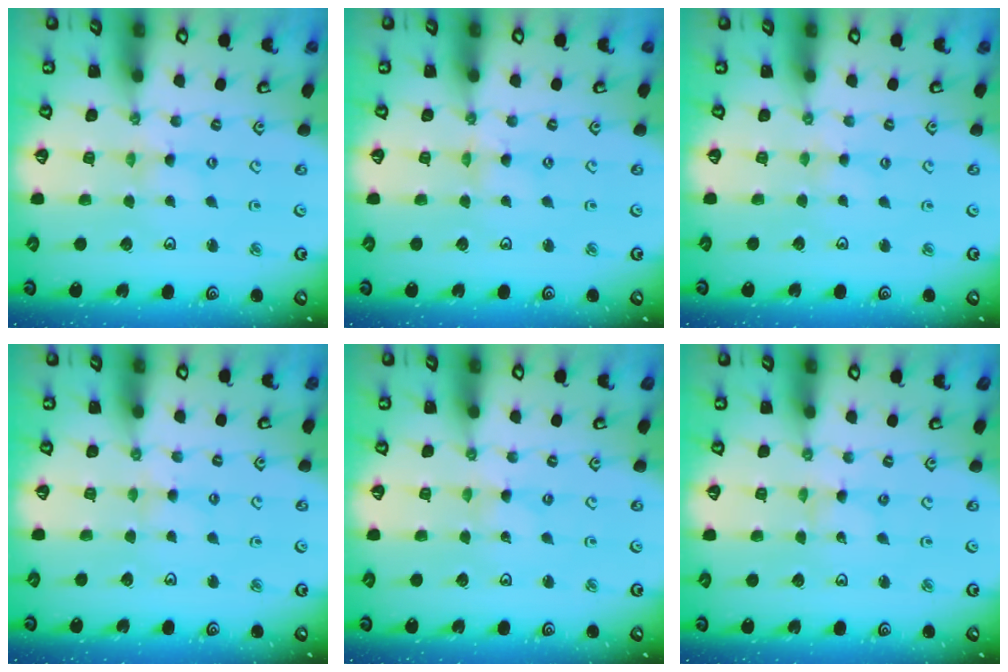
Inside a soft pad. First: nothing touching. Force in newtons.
{"total": 0.0}
{"total": 1.6, "press": 1.5, "slide": 0.3}
{"total": 2.3, "press": 2.3, "slide": 0.4}
{"total": 0.0}
{"total": 0.0}